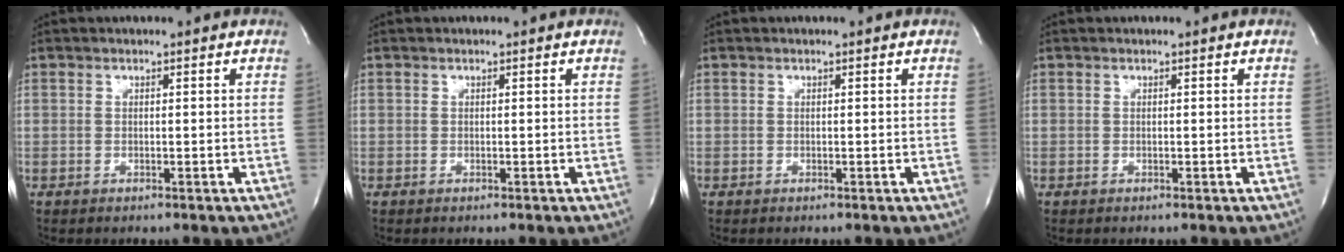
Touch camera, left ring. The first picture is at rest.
{"total": 0.0}
{"total": 0.0}
{"total": 0.0}